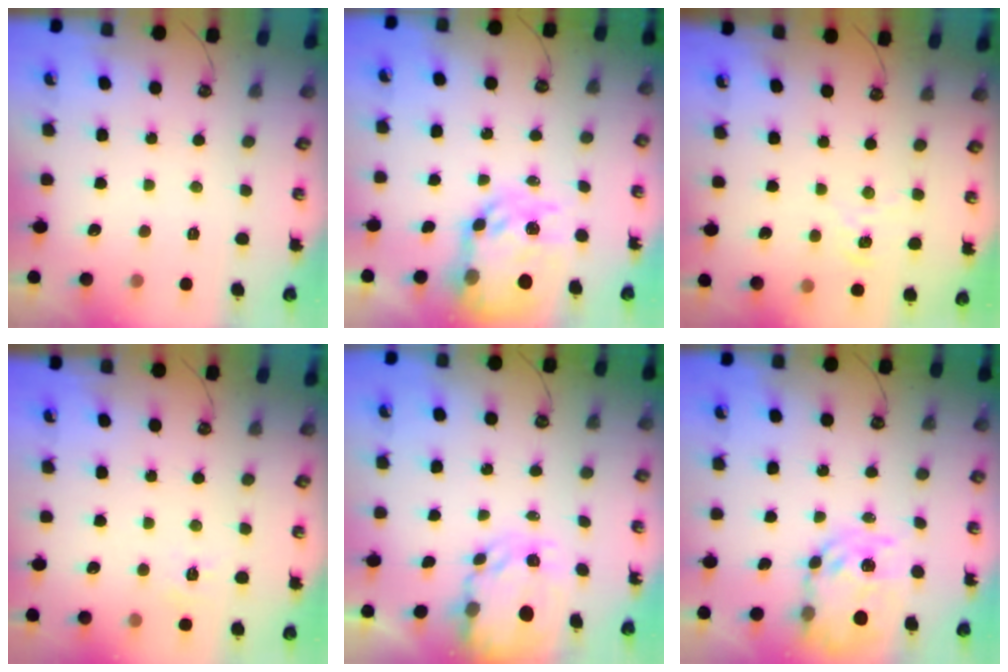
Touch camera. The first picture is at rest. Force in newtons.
{"total": 12.4, "press": 12.4, "slide": 1.1}
{"total": 1.9, "press": 1.9, "slide": 0.2}
{"total": 4.6, "press": 4.5, "slide": 0.6}
{"total": 6.1, "press": 6.1, "slide": 0.5}
{"total": 12.3, "press": 12.2, "slide": 1.0}